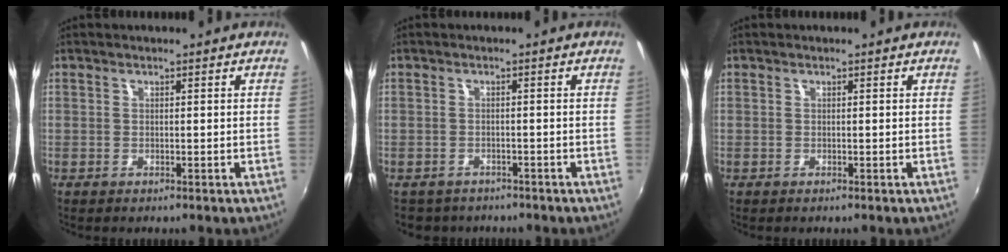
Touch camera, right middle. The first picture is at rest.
{"total": 3.9, "force": [-3.1, 2.2, 0.6], "torque": [-0.021, -0.013, -0.046]}
{"total": 0.0}